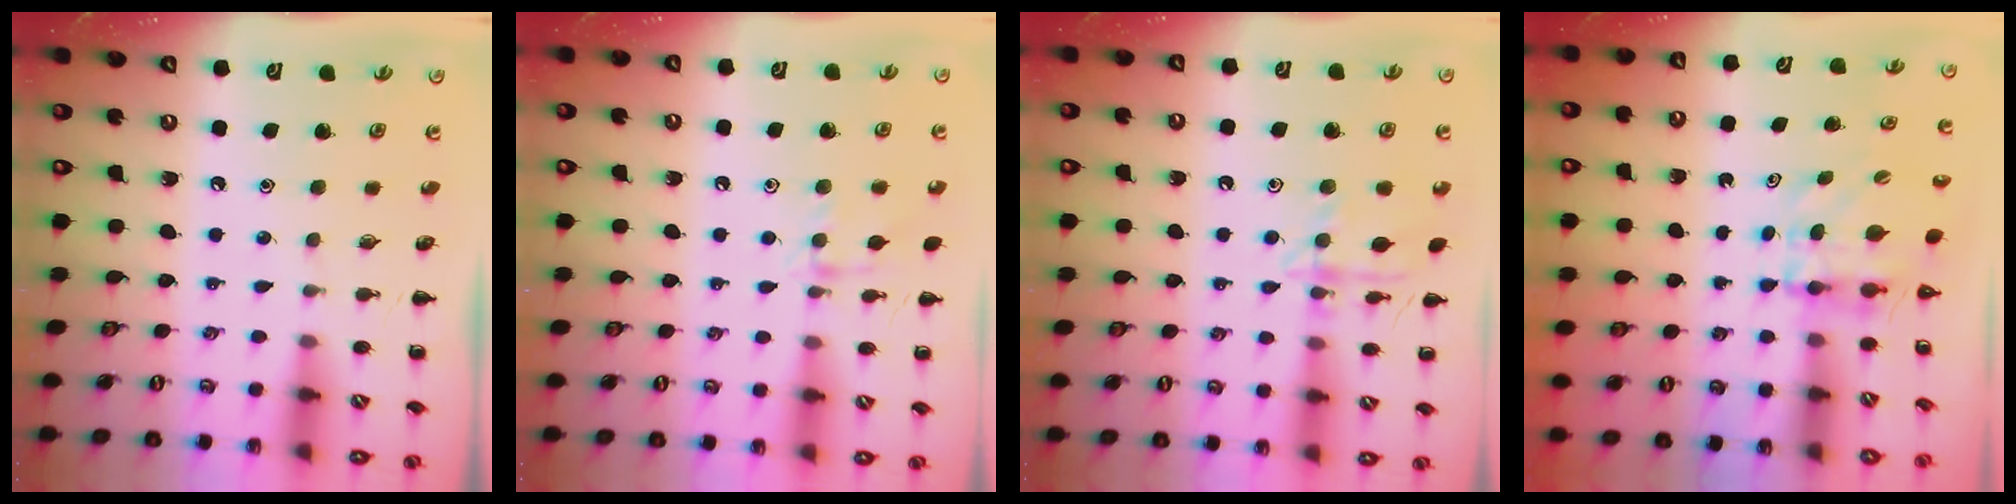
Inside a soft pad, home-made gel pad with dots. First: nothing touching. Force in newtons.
{"total": 8.5, "press": 8.4, "slide": 1.1}
{"total": 11.3, "press": 11.3, "slide": 0.9}
{"total": 3.9, "press": 3.9, "slide": 0.1}